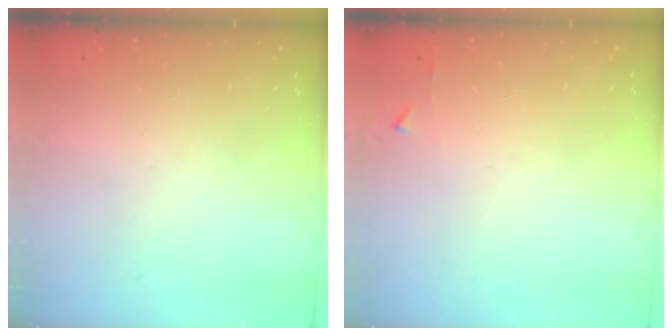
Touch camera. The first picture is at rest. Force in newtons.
{"total": 2.4, "press": 2.4, "slide": 0.3}